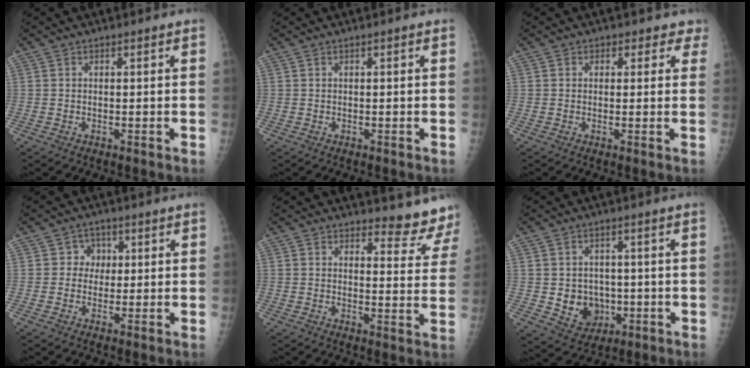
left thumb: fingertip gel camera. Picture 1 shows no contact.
{"total": 0.0}
{"total": 2.9, "force": [1.7, 2.3, 0.2], "torque": [0.031, -0.007, 0.004]}
{"total": 3.5, "force": [0.6, 3.3, 0.9], "torque": [0.020, 0.008, 0.001]}
{"total": 7.7, "force": [7.5, 1.7, 0.2], "torque": [0.024, -0.082, 0.071]}
{"total": 7.6, "force": [-1.0, 6.6, 3.7], "torque": [-0.022, 0.002, -0.001]}